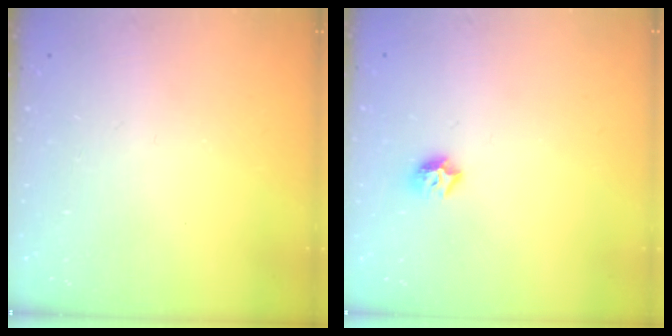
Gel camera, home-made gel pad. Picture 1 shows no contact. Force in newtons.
{"total": 6.7, "press": 6.6, "slide": 0.9}